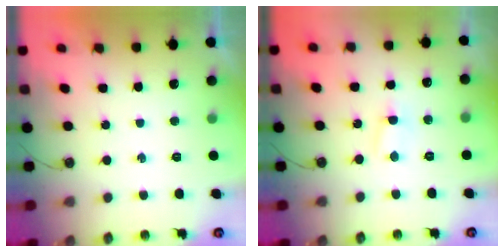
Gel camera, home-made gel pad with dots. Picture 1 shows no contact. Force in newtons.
{"total": 2.8, "press": 2.8, "slide": 0.3}